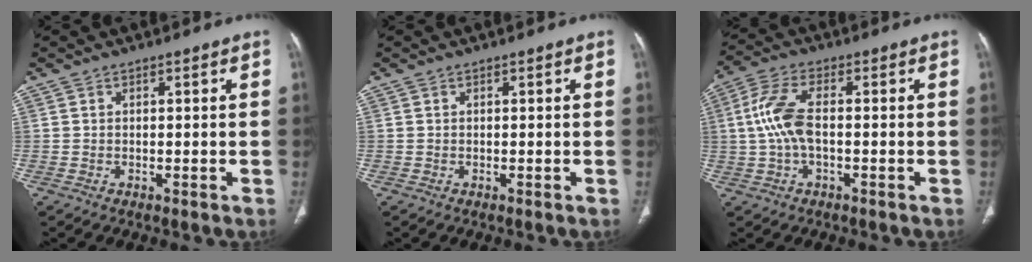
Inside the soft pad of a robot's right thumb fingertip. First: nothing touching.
{"total": 0.0}
{"total": 8.3, "force": [0.0, 3.7, 7.4], "torque": [-0.177, 0.021, -0.002]}